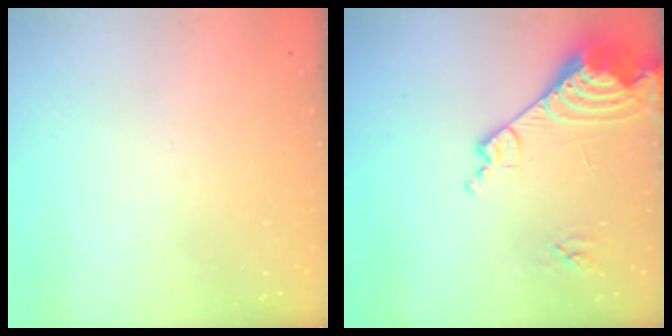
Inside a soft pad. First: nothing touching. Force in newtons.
{"total": 15.0, "press": 14.9, "slide": 1.6}